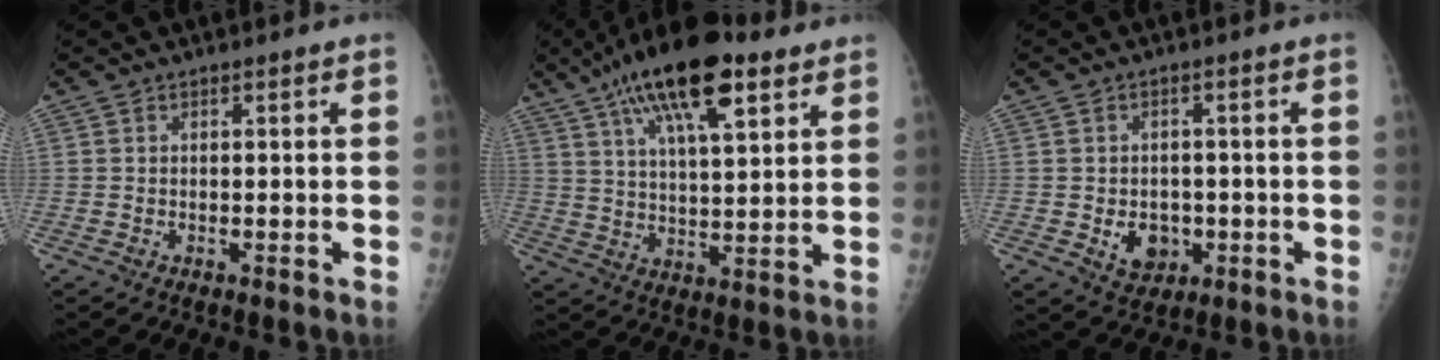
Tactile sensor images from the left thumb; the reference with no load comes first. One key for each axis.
{"total": 17.5, "fx": 9.8, "fy": 6.0, "fz": 13.2, "tx": -0.210, "ty": -0.018, "tz": 0.166}
{"total": 5.7, "fx": -1.3, "fy": 4.6, "fz": 3.1, "tx": -0.022, "ty": 0.005, "tz": -0.010}